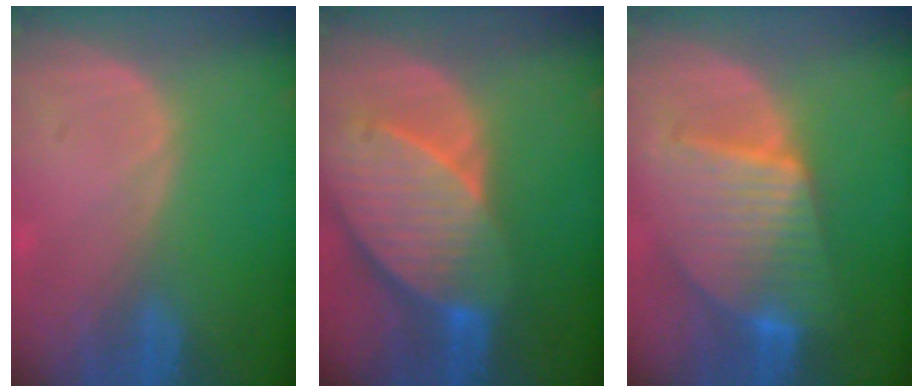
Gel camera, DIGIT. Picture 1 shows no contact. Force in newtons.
{"total": 10.7, "press": 9.4, "slide": 5.0}
{"total": 9.5, "press": 9.5, "slide": 0.8}